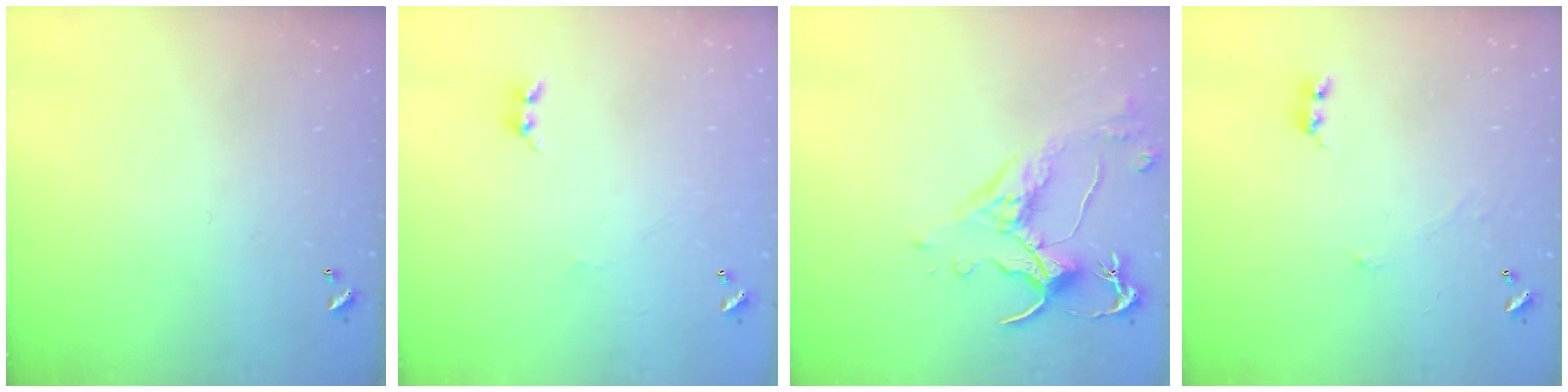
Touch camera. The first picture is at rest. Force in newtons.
{"total": 1.7, "press": 1.6, "slide": 0.5}
{"total": 2.5, "press": 2.1, "slide": 1.4}
{"total": 0.0}